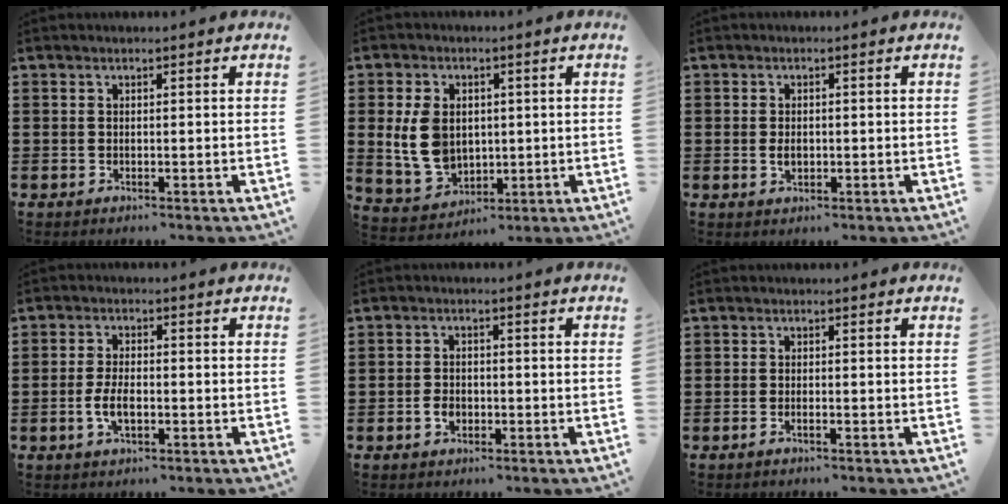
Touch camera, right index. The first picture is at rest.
{"total": 8.1, "force": [0.7, 6.1, 5.3], "torque": [-0.139, 0.010, 0.010]}
{"total": 1.8, "force": [-0.2, 1.1, 1.4], "torque": [-0.027, 0.005, -0.005]}
{"total": 4.3, "force": [-1.1, 1.9, 3.7], "torque": [-0.087, -0.002, -0.025]}
{"total": 2.4, "force": [-1.0, 1.7, 1.5], "torque": [-0.030, 0.000, -0.018]}
{"total": 0.9, "force": [-0.6, 0.2, 0.6], "torque": [-0.014, -0.005, -0.010]}